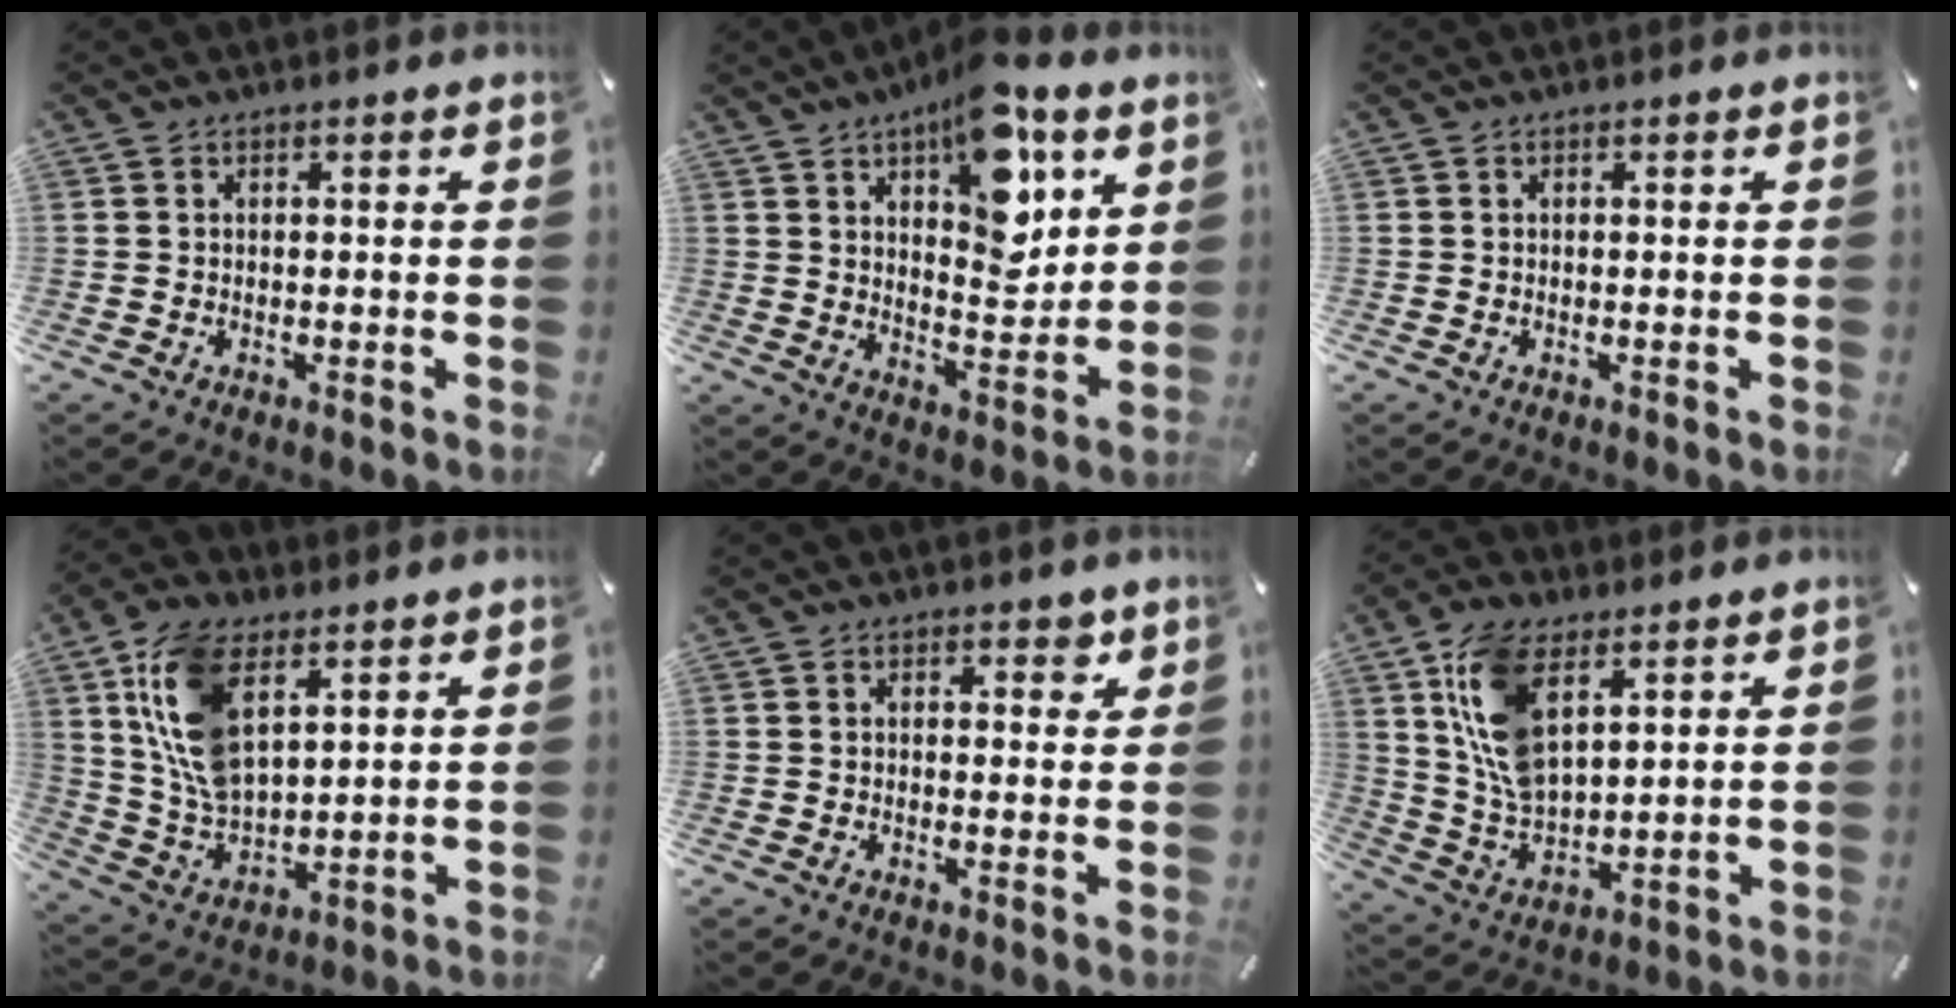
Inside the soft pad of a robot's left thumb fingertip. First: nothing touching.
{"total": 15.8, "force": [8.3, 7.9, 10.9], "torque": [-0.136, -0.046, 0.138]}
{"total": 0.0}
{"total": 14.8, "force": [6.6, 8.4, 10.3], "torque": [-0.247, -0.016, 0.119]}
{"total": 2.8, "force": [1.2, 1.8, 1.7], "torque": [-0.005, -0.005, 0.012]}
{"total": 13.8, "force": [6.4, 7.7, 9.5], "torque": [-0.226, -0.016, 0.118]}